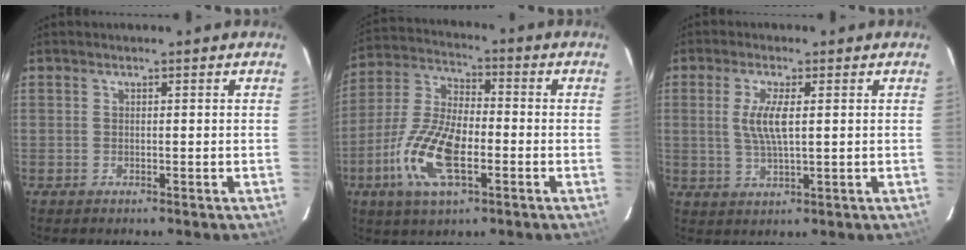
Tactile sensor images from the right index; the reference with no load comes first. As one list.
[{"total": 14.8, "force": [-5.4, 6.0, 12.4], "torque": [-0.270, -0.006, -0.106]}, {"total": 5.7, "force": [0.8, 1.3, 5.5], "torque": [-0.111, -0.001, 0.017]}]